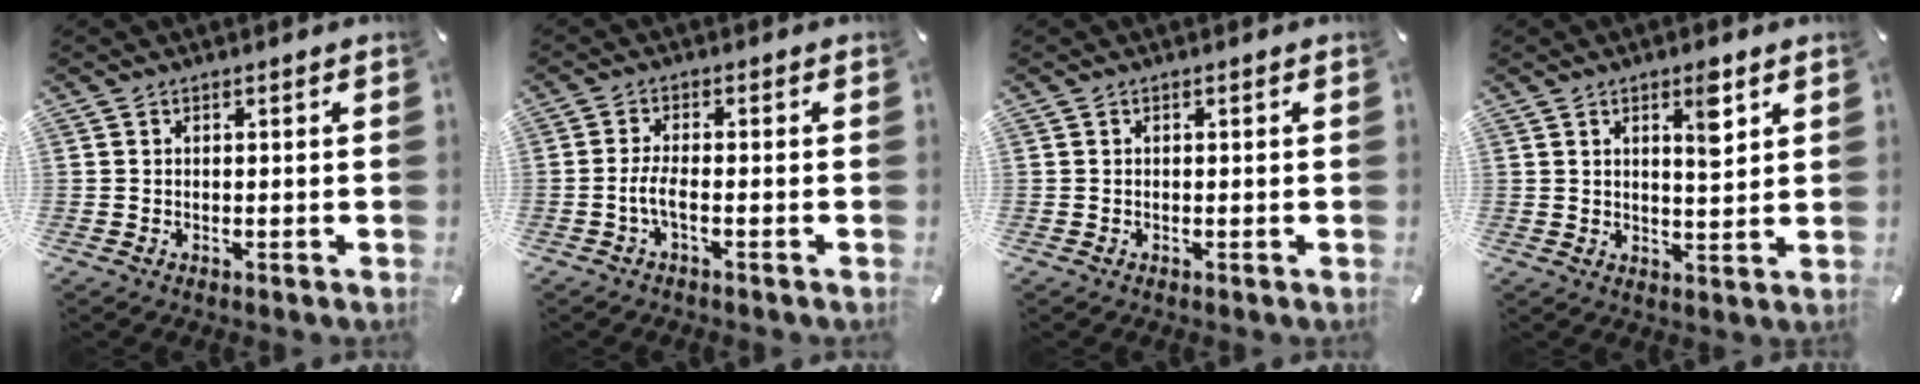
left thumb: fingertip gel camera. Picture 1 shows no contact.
{"total": 4.0, "force": [-1.4, 0.8, 3.7], "torque": [-0.085, -0.005, -0.031]}
{"total": 0.0}
{"total": 6.6, "force": [3.2, 2.0, 5.3], "torque": [-0.073, -0.016, 0.046]}